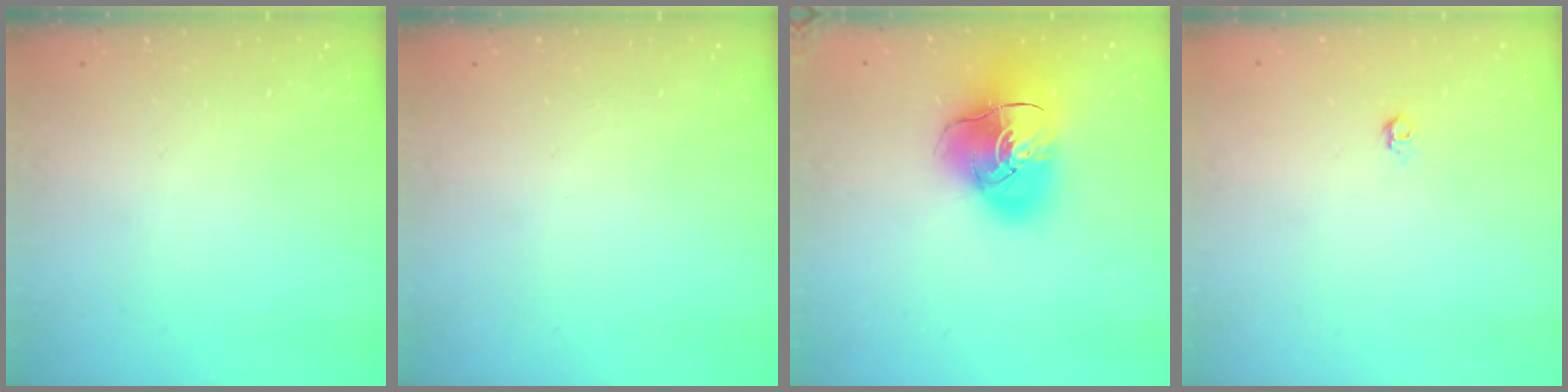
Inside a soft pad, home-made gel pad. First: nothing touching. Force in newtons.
{"total": 0.0}
{"total": 18.1, "press": 17.9, "slide": 2.7}
{"total": 4.0, "press": 3.9, "slide": 0.7}